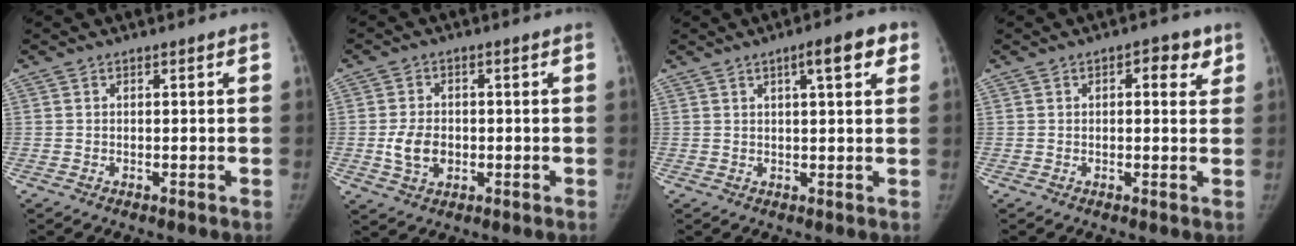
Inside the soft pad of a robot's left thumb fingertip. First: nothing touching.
{"total": 5.8, "force": [-0.9, 4.4, 3.7], "torque": [-0.054, 0.001, -0.011]}
{"total": 6.6, "force": [3.1, 1.6, 5.6], "torque": [-0.065, -0.001, 0.038]}
{"total": 4.3, "force": [1.9, 2.3, 3.1], "torque": [-0.013, -0.001, 0.017]}